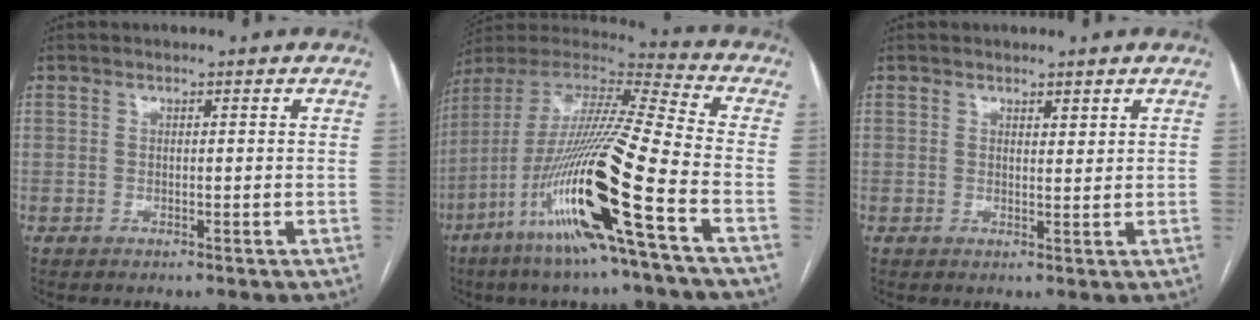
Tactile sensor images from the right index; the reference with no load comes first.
{"total": 22.6, "force": [-9.2, -0.5, 20.6], "torque": [-0.421, -0.045, -0.185]}
{"total": 1.3, "force": [1.0, 0.4, 0.7], "torque": [-0.013, -0.005, 0.017]}